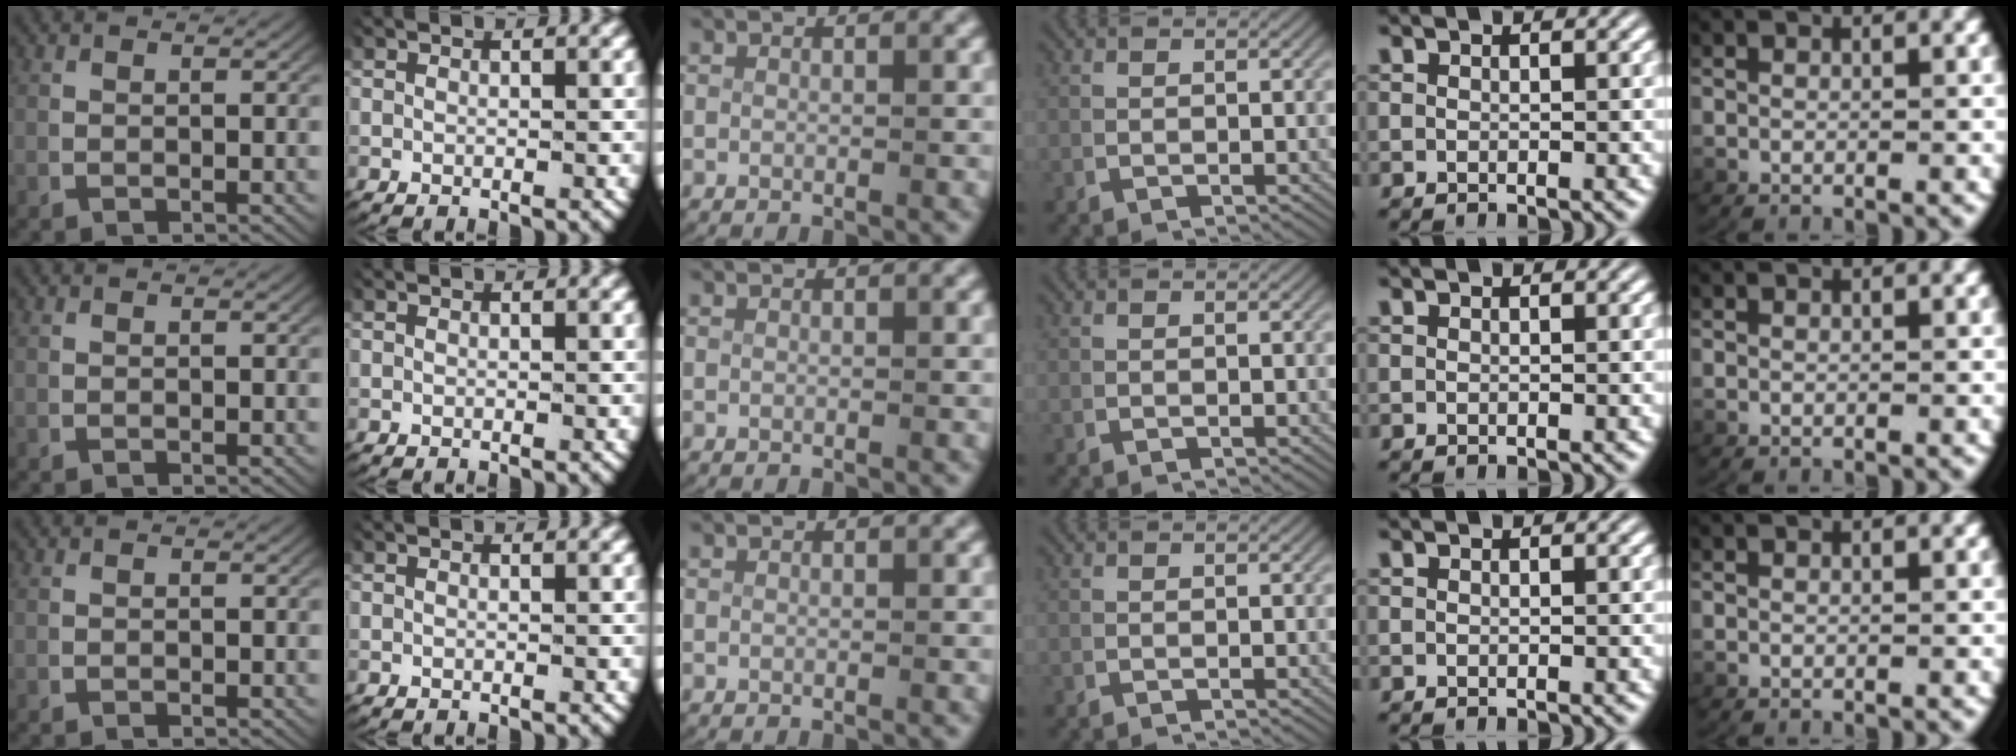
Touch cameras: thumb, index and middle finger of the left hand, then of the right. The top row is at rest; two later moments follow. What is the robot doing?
{"motion": "lift_and_place", "object": "paper towel"}